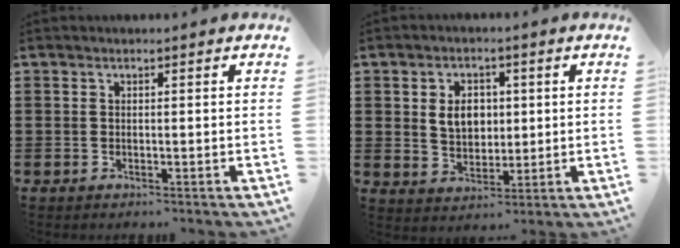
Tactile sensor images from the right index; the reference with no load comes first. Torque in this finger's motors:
{"motor_torque": [0.39, 0.25, 0.55, 0.07]}